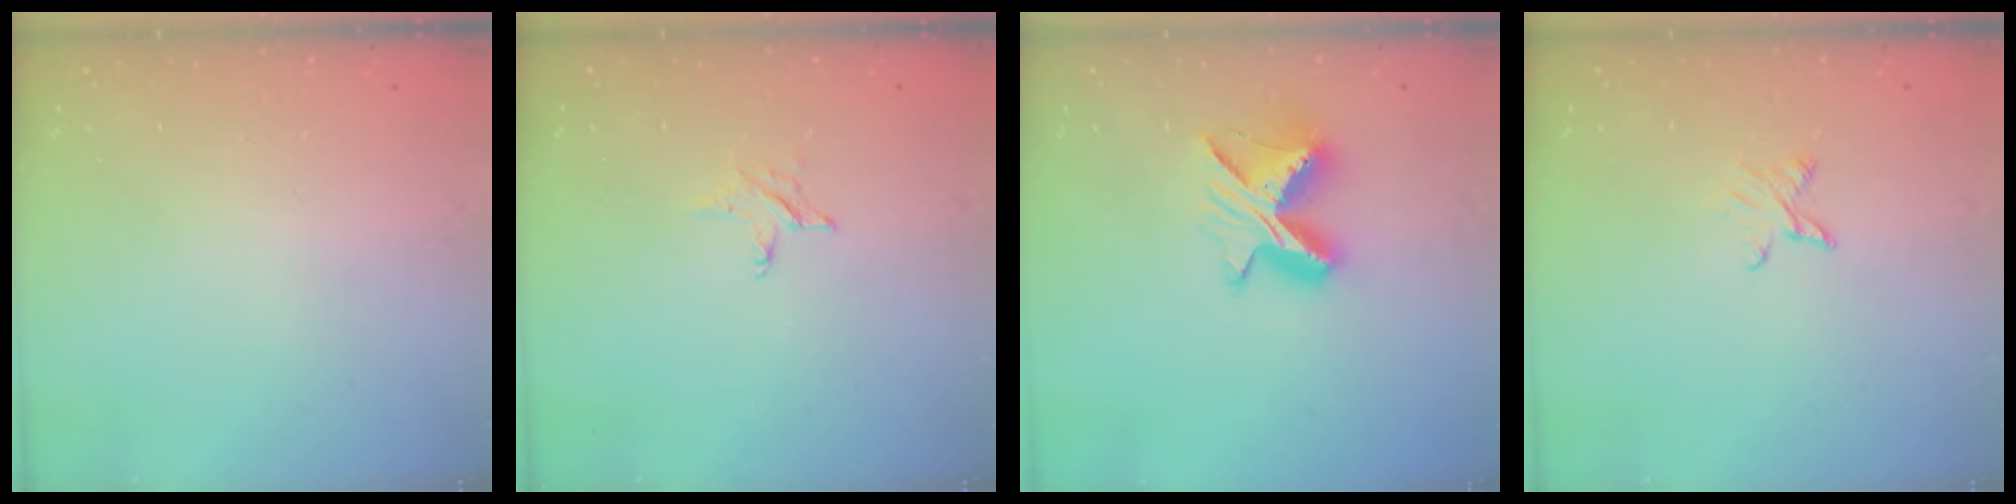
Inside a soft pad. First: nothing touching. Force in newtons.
{"total": 2.4, "press": 2.4, "slide": 0.1}
{"total": 10.0, "press": 10.0, "slide": 0.4}
{"total": 3.7, "press": 3.7, "slide": 0.4}